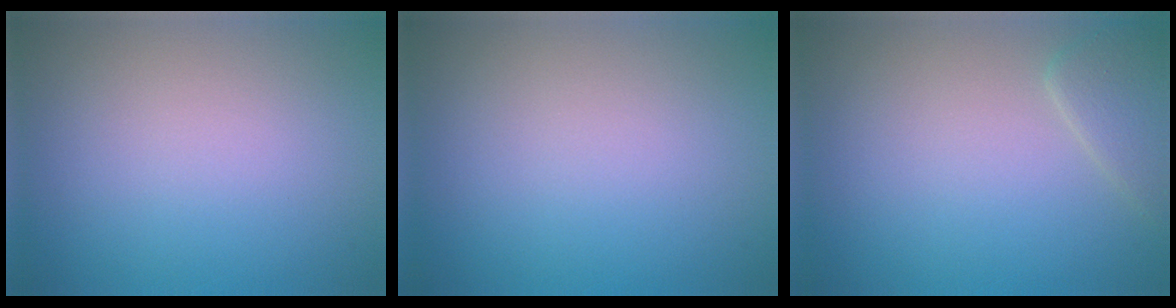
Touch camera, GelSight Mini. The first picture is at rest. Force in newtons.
{"total": 0.0}
{"total": 2.2, "press": 2.1, "slide": 0.2}